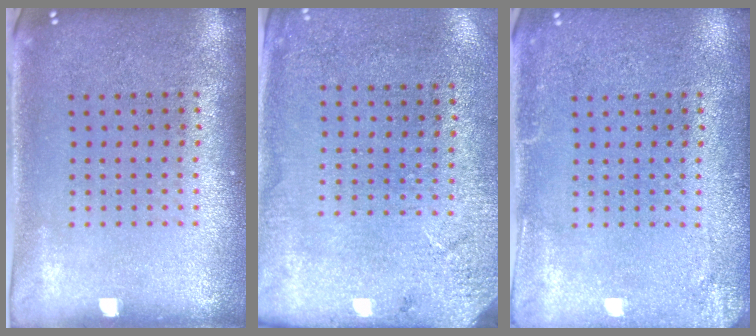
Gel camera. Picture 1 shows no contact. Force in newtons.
{"total": 2.6, "press": 2.3, "slide": 1.2}
{"total": 2.1, "press": 2.1, "slide": 0.2}